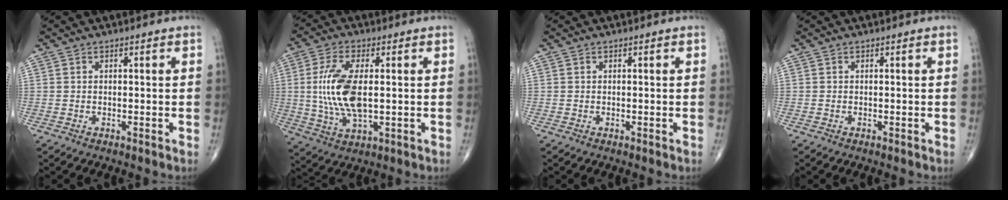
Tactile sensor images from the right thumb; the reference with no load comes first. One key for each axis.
{"total": 12.4, "fx": 0.6, "fy": 5.5, "fz": 11.0, "tx": -0.233, "ty": -0.008, "tz": 0.017}
{"total": 0.0}
{"total": 0.0}